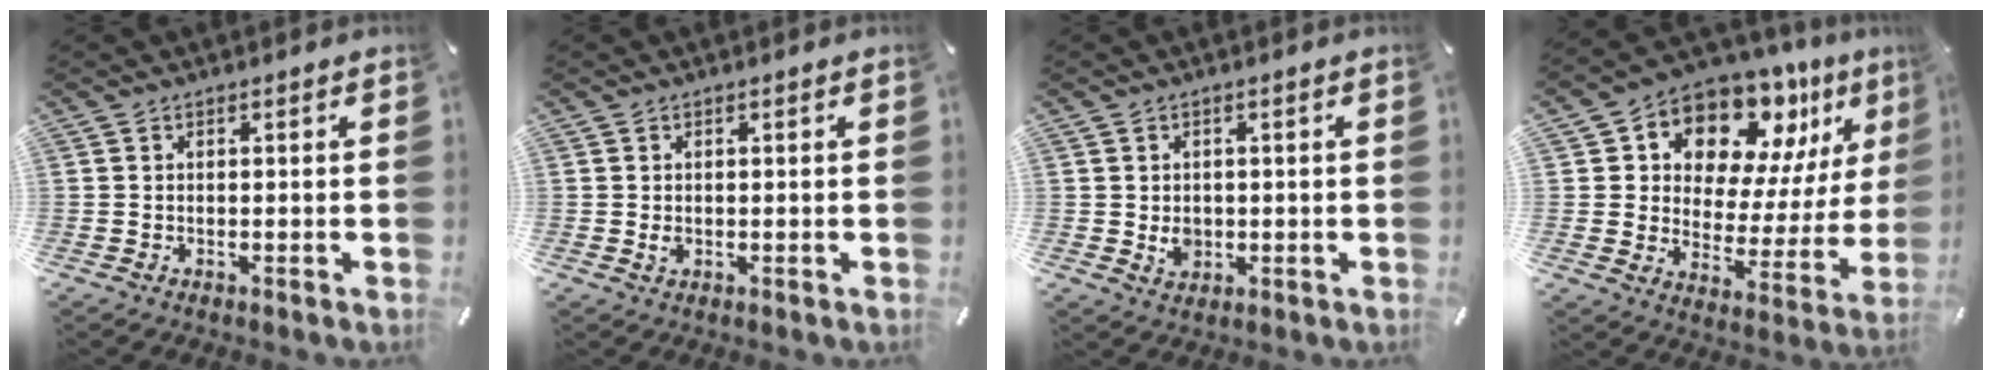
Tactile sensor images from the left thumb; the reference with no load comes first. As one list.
[{"total": 0.9, "force": [0.1, 0.7, 0.6], "torque": [-0.013, 0.003, 0.002]}, {"total": 3.2, "force": [0.0, 2.8, 1.5], "torque": [-0.012, -0.002, 0.000]}, {"total": 13.6, "force": [10.5, 7.4, 4.4], "torque": [-0.077, -0.098, 0.188]}]